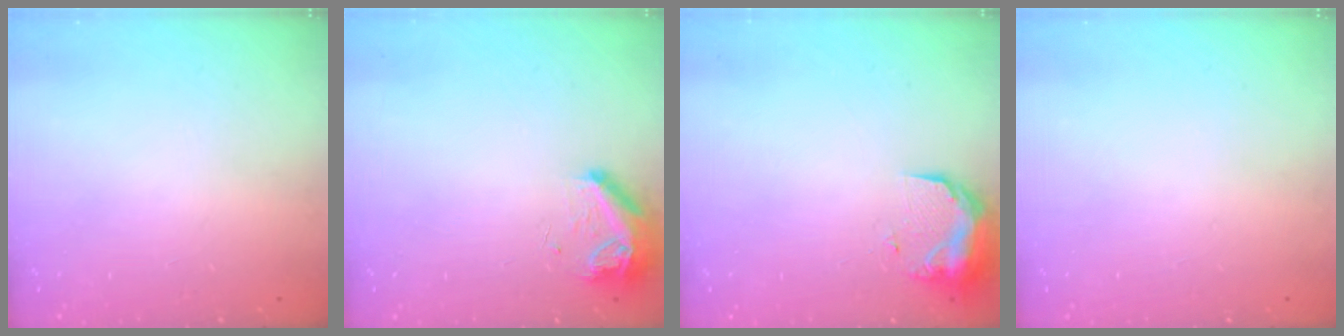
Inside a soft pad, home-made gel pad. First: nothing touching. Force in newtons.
{"total": 8.3, "press": 8.2, "slide": 0.9}
{"total": 9.7, "press": 9.6, "slide": 0.9}
{"total": 0.0}